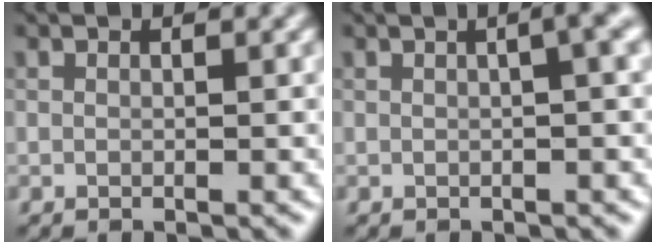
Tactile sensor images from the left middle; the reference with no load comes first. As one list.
[{"total": 4.2, "force": [0.9, 1.7, 3.8], "torque": [-0.029, 0.023, -0.002]}]